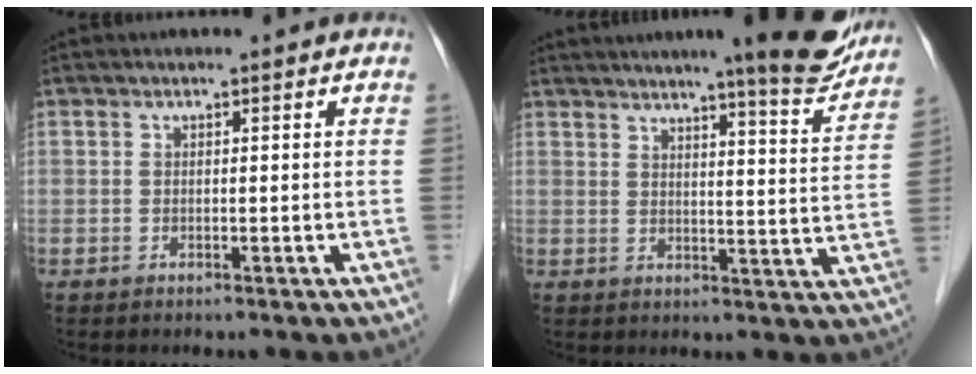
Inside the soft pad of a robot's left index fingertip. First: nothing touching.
{"total": 12.2, "force": [10.4, 0.6, 6.3], "torque": [-0.072, -0.015, 0.122]}